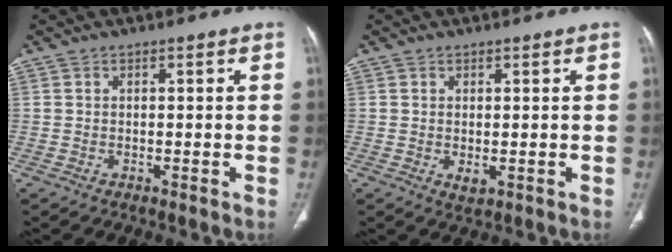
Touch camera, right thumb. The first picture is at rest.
{"total": 1.9, "force": [-0.3, 1.0, 1.6], "torque": [-0.025, -0.005, 0.002]}